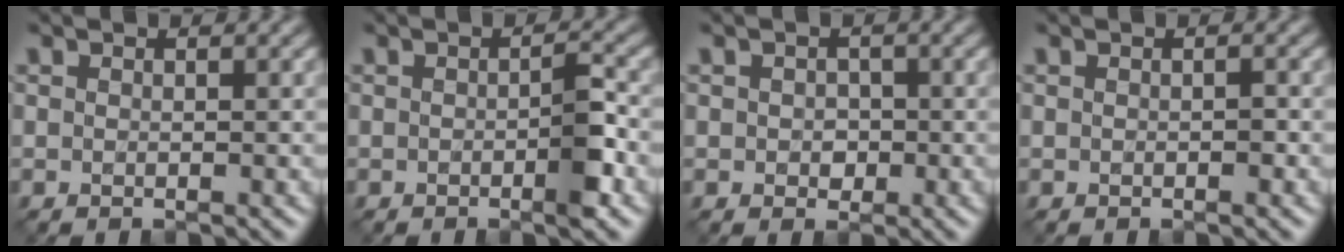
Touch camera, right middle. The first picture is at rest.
{"total": 2.5, "force": [-0.8, 0.4, 2.3], "torque": [-0.036, 0.002, -0.013]}
{"total": 1.4, "force": [-0.1, 1.2, 0.7], "torque": [-0.012, -0.004, -0.004]}
{"total": 0.7, "force": [-0.2, 0.2, 0.6], "torque": [-0.010, 0.002, -0.002]}